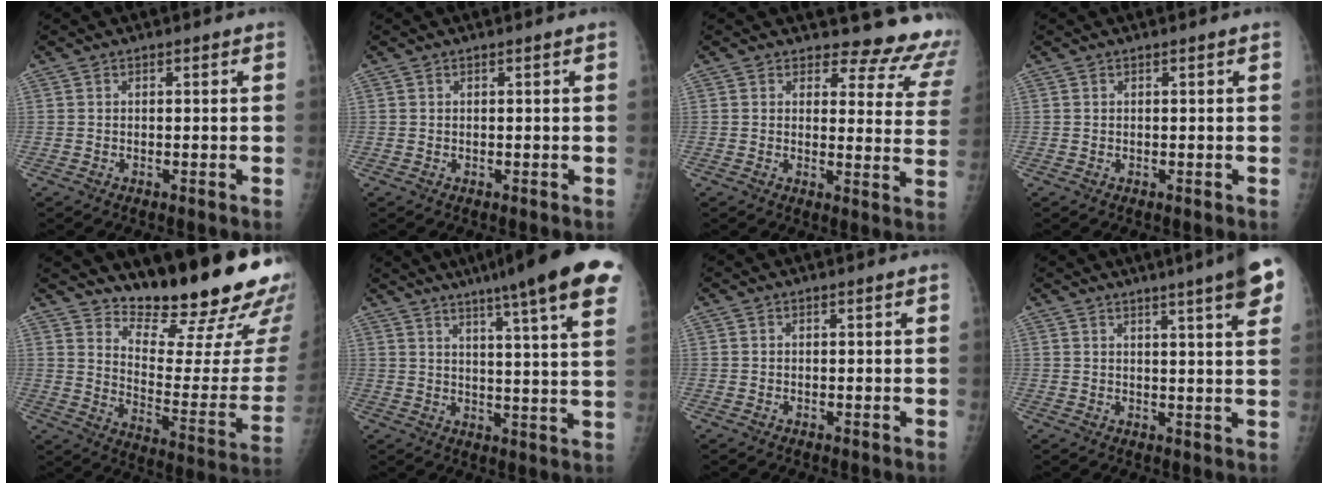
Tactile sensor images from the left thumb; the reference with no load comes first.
{"total": 0.0}
{"total": 13.4, "force": [12.7, 3.9, 1.1], "torque": [0.038, -0.124, 0.116]}
{"total": 0.0}
{"total": 23.2, "force": [18.2, 5.2, 13.5], "torque": [-0.160, -0.142, 0.257]}
{"total": 20.9, "force": [13.9, 1.5, 15.6], "torque": [-0.212, -0.040, 0.172]}
{"total": 0.0}
{"total": 10.3, "force": [6.2, 0.8, 8.2], "torque": [-0.099, -0.016, 0.068]}